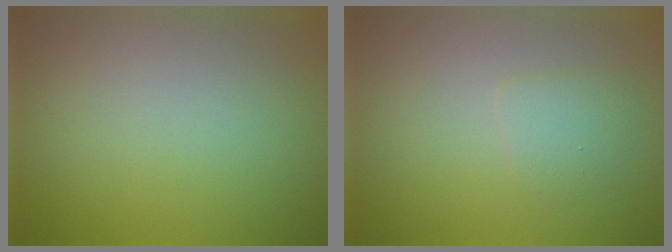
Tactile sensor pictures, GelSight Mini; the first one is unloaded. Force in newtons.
{"total": 1.6, "press": 1.6, "slide": 0.1}